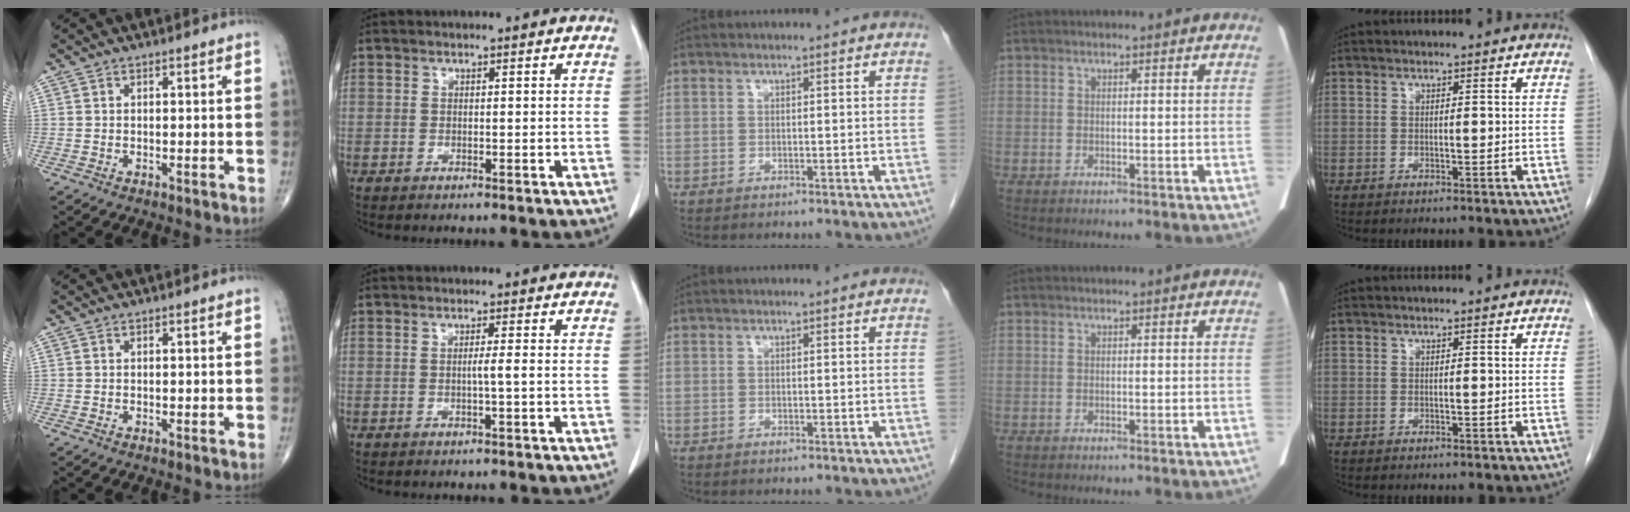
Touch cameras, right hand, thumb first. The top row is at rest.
{"index": {"total": 1.3, "force": [-0.2, -0.4, 1.3], "torque": [-0.020, 0.001, -0.004]}}